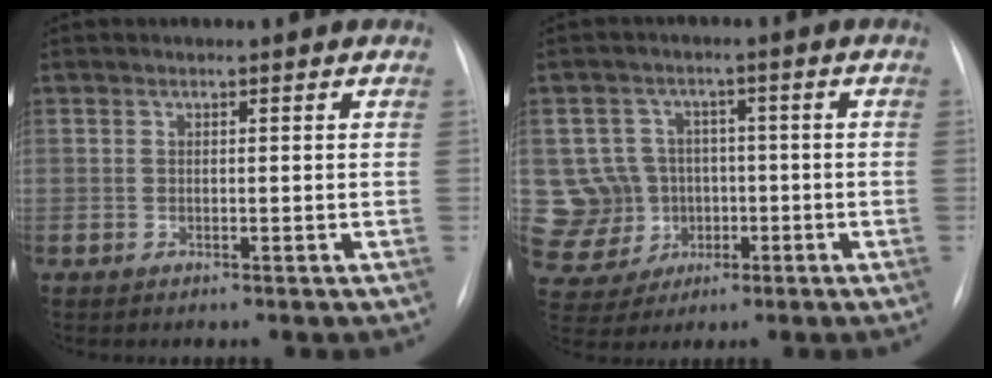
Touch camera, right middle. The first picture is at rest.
{"total": 10.5, "force": [-0.6, 10.3, 2.2], "torque": [-0.070, 0.028, 0.009]}